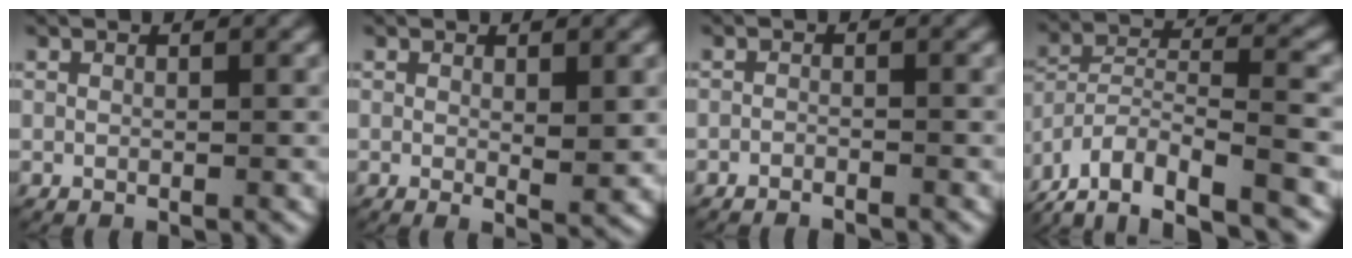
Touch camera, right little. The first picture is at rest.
{"total": 1.3, "force": [0.4, 0.2, 1.2], "torque": [-0.017, -0.012, 0.009]}
{"total": 1.7, "force": [-1.7, 0.2, 0.2], "torque": [-0.006, -0.008, -0.028]}
{"total": 9.5, "force": [-5.1, 6.2, 5.0], "torque": [-0.111, -0.021, -0.082]}